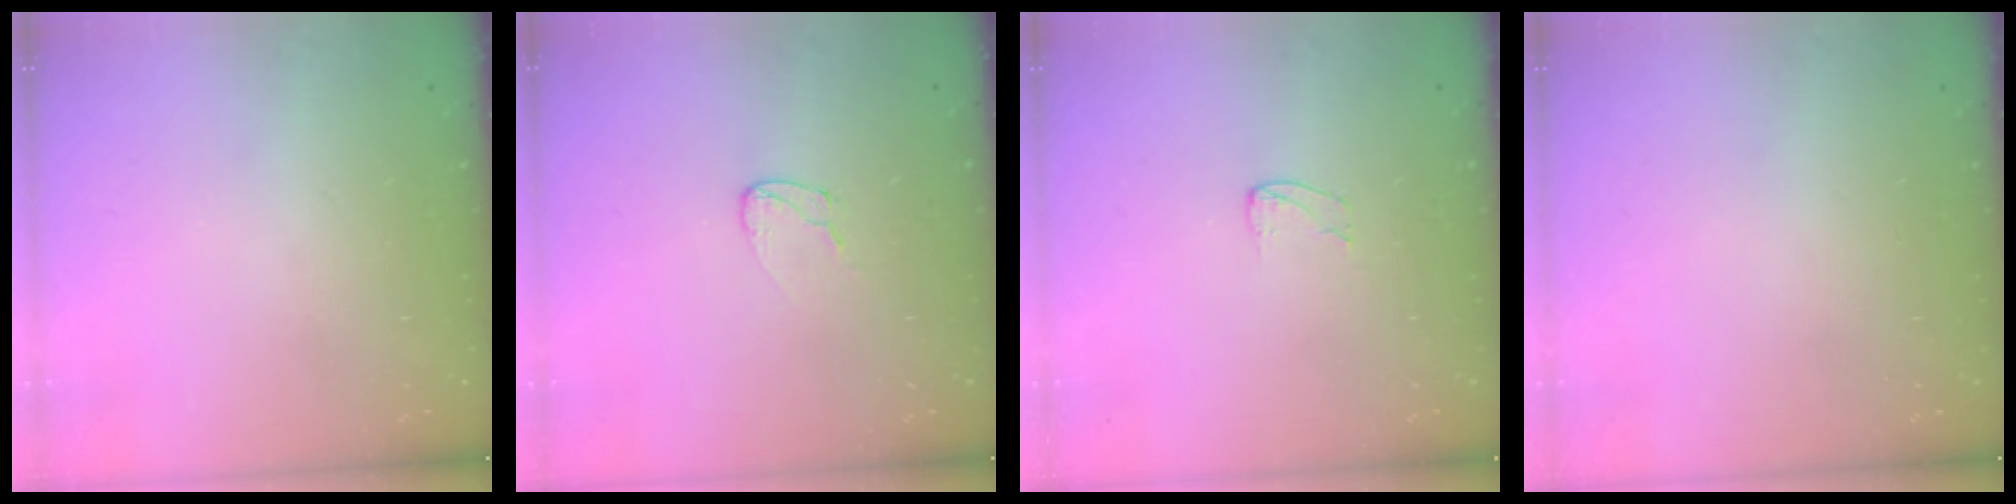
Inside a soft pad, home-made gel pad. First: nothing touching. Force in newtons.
{"total": 4.4, "press": 4.3, "slide": 0.4}
{"total": 3.2, "press": 3.2, "slide": 0.2}
{"total": 0.0}